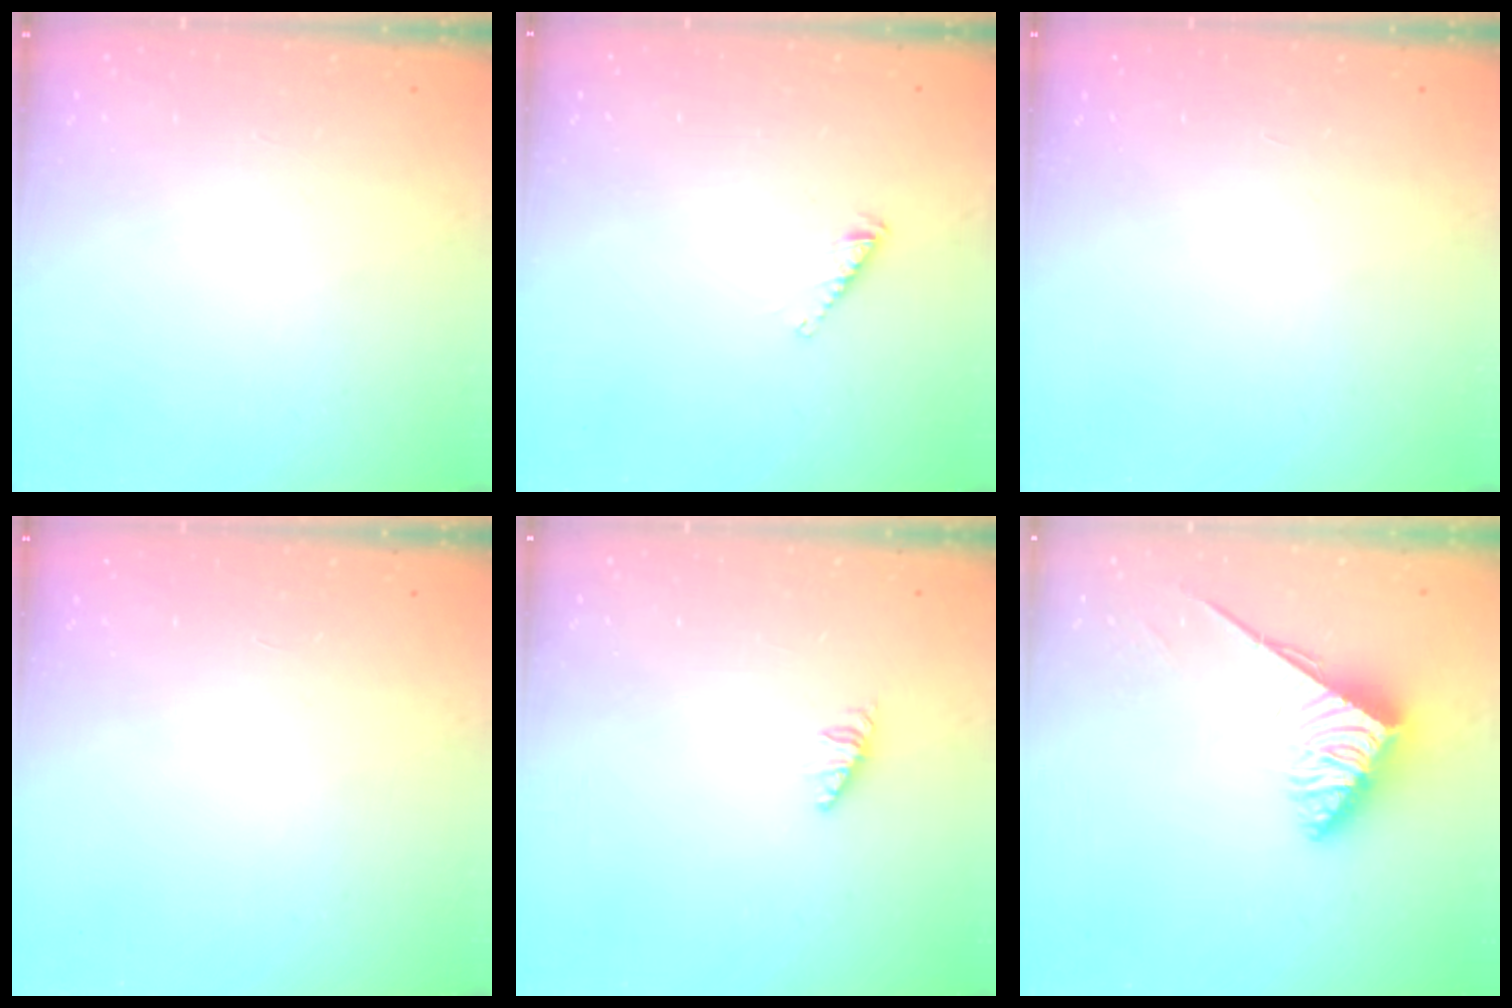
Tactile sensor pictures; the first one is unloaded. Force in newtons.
{"total": 2.6, "press": 2.6, "slide": 0.4}
{"total": 0.0}
{"total": 0.0}
{"total": 1.3, "press": 1.3, "slide": 0.3}
{"total": 3.9, "press": 3.9, "slide": 0.6}